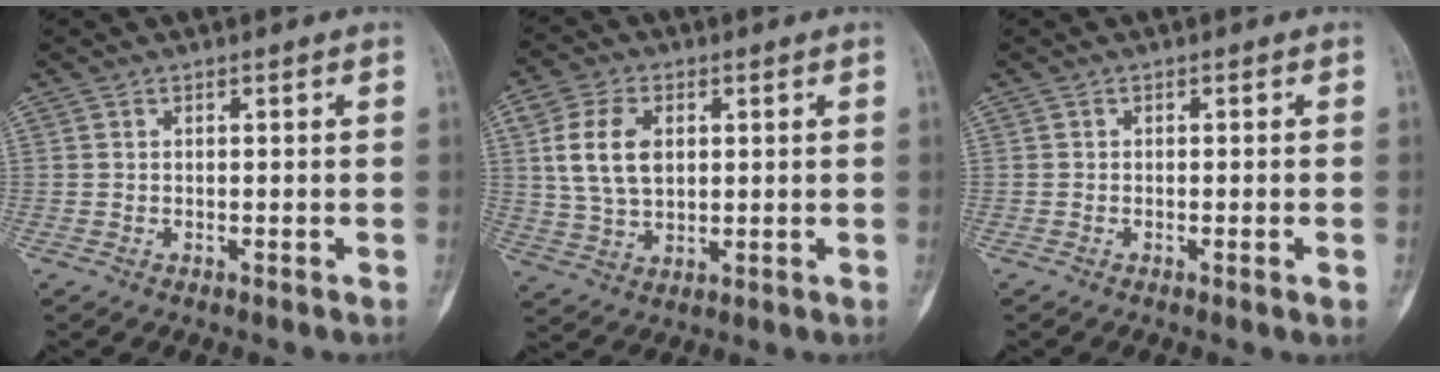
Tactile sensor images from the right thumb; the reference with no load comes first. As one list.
[{"total": 9.8, "force": [2.1, 6.5, 7.1], "torque": [-0.132, 0.001, 0.048]}, {"total": 1.6, "force": [-0.5, 0.0, 1.5], "torque": [-0.025, -0.003, -0.006]}]